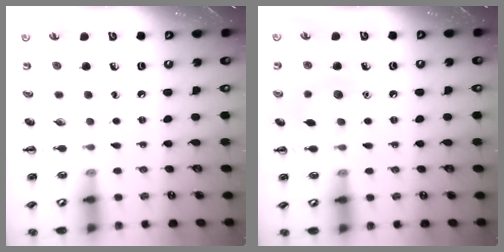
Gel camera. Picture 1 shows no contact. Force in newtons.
{"total": 7.6, "press": 7.4, "slide": 2.0}